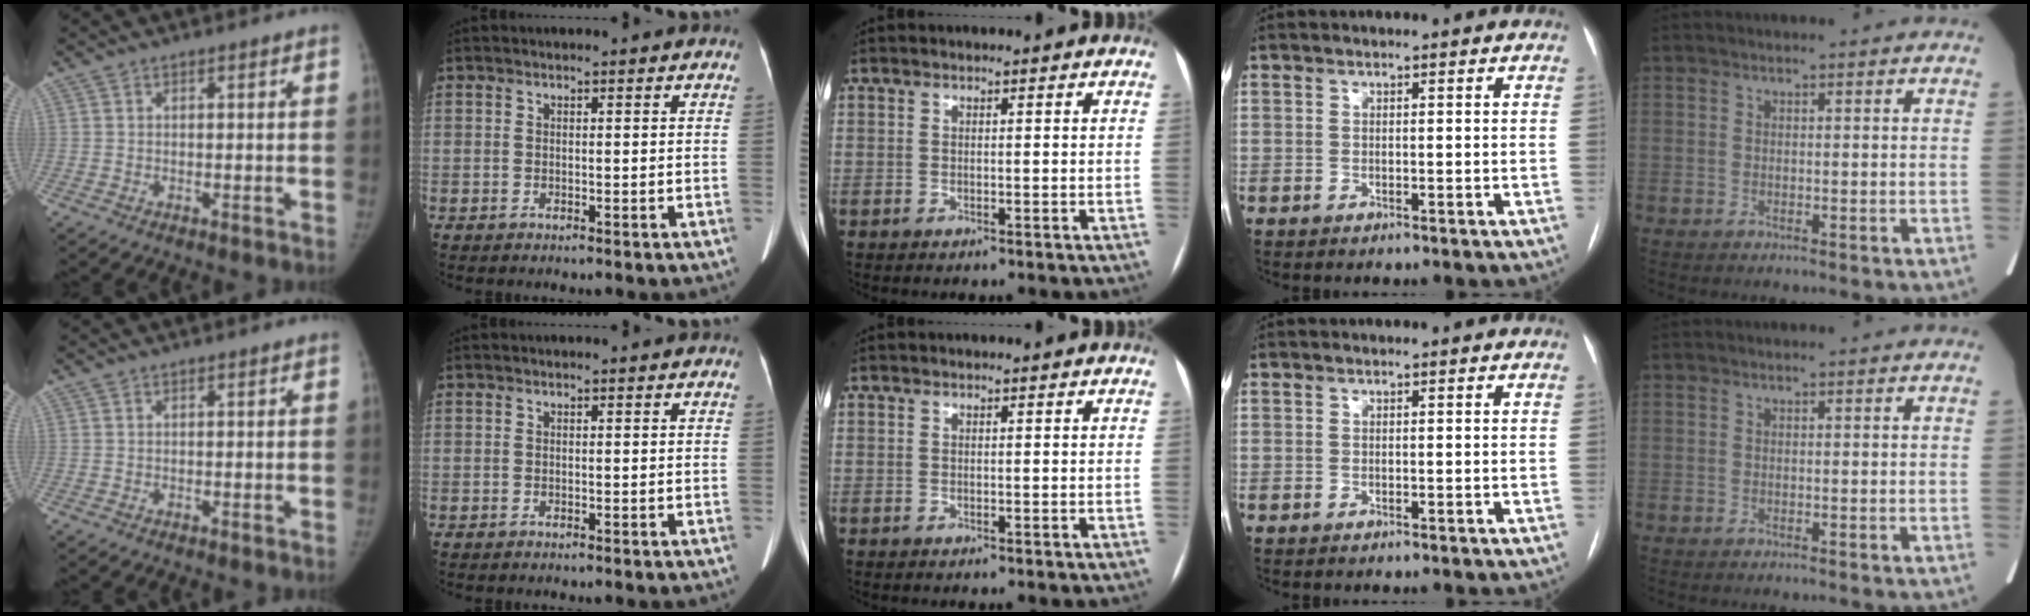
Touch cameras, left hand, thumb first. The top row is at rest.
{}